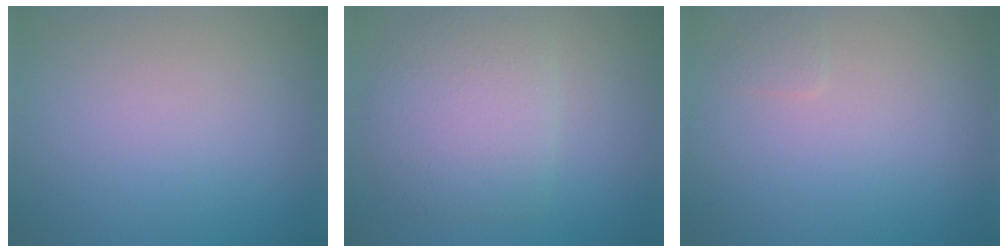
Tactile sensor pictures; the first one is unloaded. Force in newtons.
{"total": 5.2, "press": 5.2, "slide": 0.1}
{"total": 0.7, "press": 0.7, "slide": 0.0}